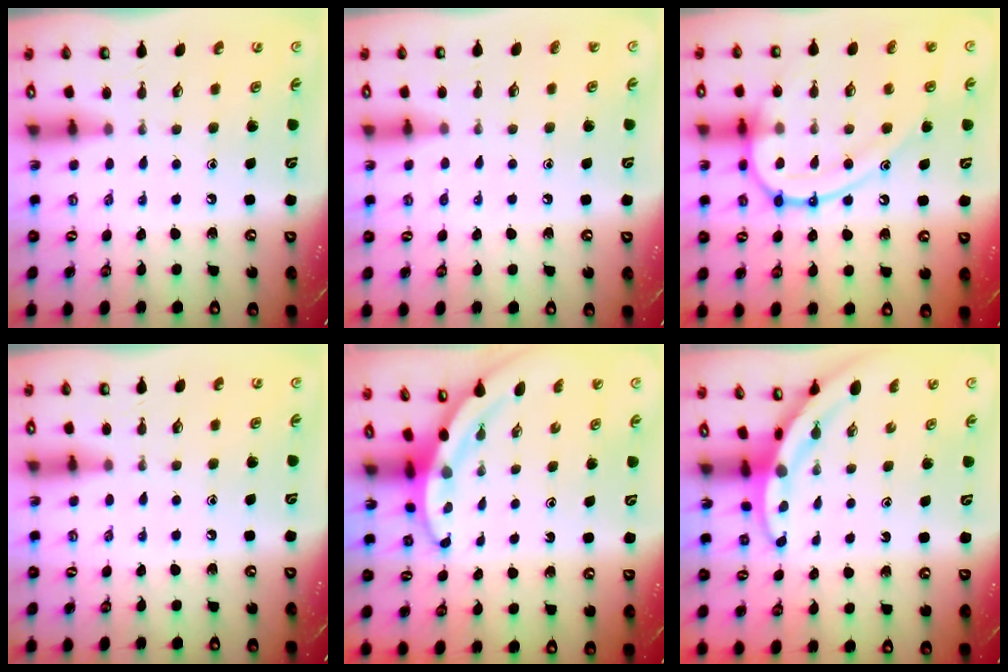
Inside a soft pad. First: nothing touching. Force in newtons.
{"total": 4.9, "press": 4.9, "slide": 0.5}
{"total": 17.4, "press": 17.4, "slide": 1.6}
{"total": 0.0}
{"total": 3.3, "press": 3.3, "slide": 0.3}
{"total": 2.8, "press": 2.8, "slide": 0.3}